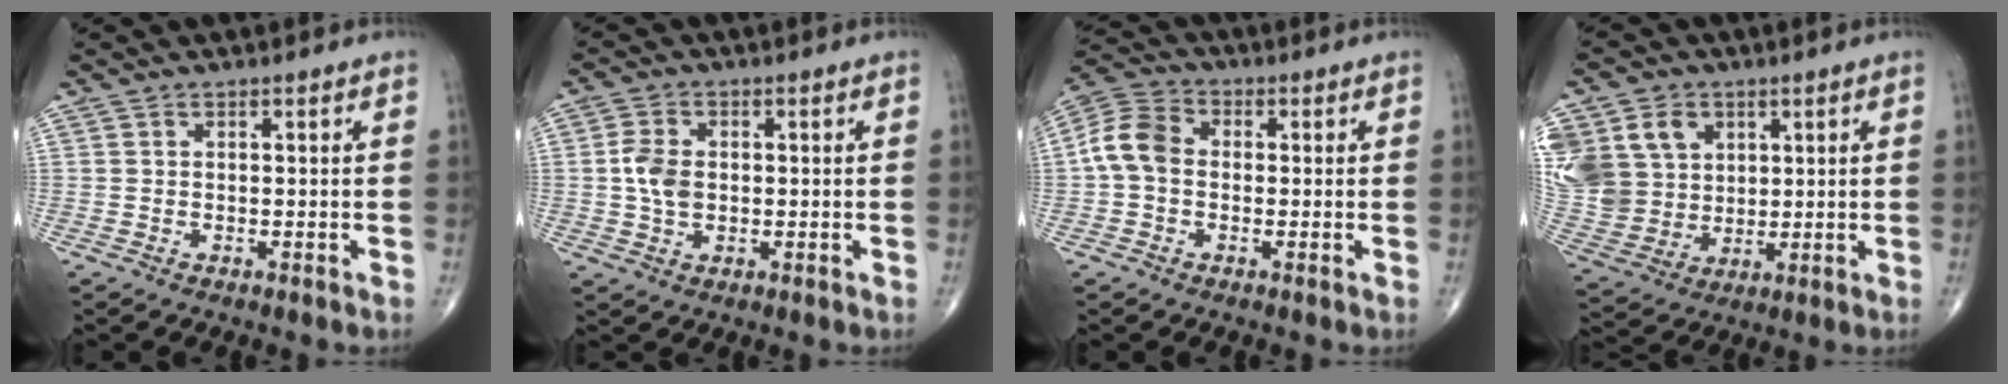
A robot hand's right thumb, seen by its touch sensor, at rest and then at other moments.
{"total": 5.4, "force": [0.0, 3.7, 3.8], "torque": [-0.072, 0.003, -0.002]}
{"total": 7.8, "force": [-0.3, 5.9, 5.1], "torque": [-0.096, 0.025, -0.019]}
{"total": 21.4, "force": [6.3, 17.5, 10.6], "torque": [-0.254, 0.029, 0.144]}